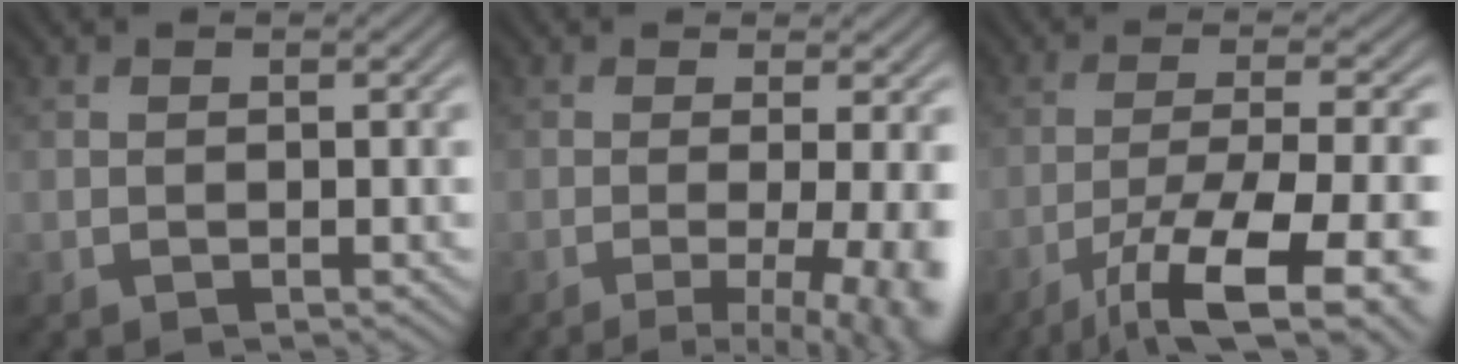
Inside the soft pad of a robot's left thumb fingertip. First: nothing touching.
{"total": 9.0, "force": [-2.2, 2.3, 8.4], "torque": [-0.096, -0.006, -0.023]}
{"total": 14.3, "force": [-8.3, 3.5, 11.1], "torque": [-0.189, -0.018, -0.120]}